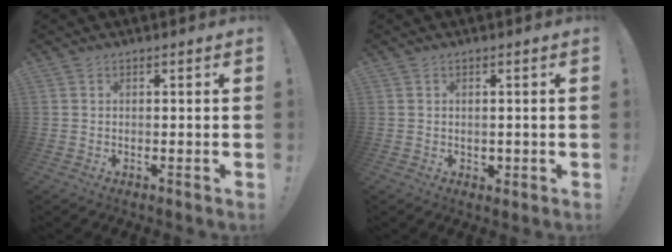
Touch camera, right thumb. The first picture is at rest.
{"total": 1.6, "force": [0.3, 1.5, 0.4], "torque": [0.005, -0.002, 0.004]}